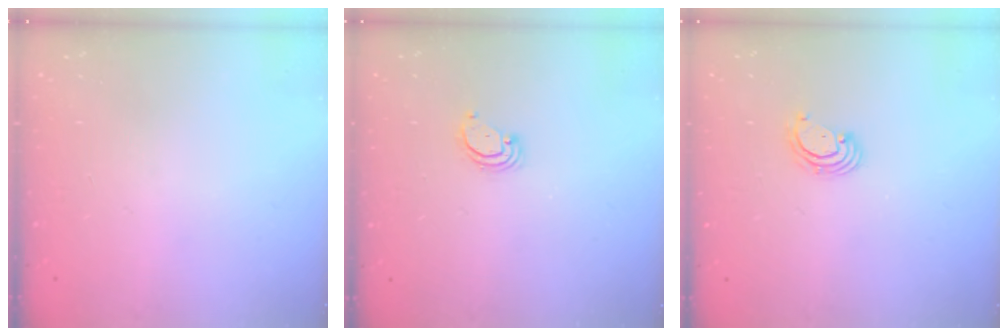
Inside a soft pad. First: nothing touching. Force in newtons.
{"total": 2.6, "press": 2.6, "slide": 0.1}
{"total": 2.4, "press": 2.4, "slide": 0.2}